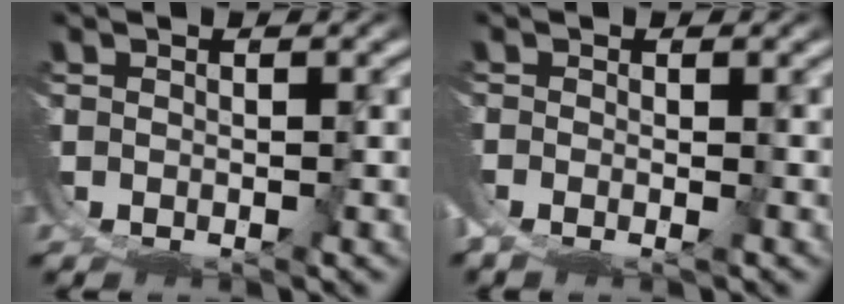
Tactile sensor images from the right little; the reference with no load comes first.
{"total": 2.7, "force": [-1.2, 2.0, 1.5], "torque": [-0.033, -0.007, -0.019]}